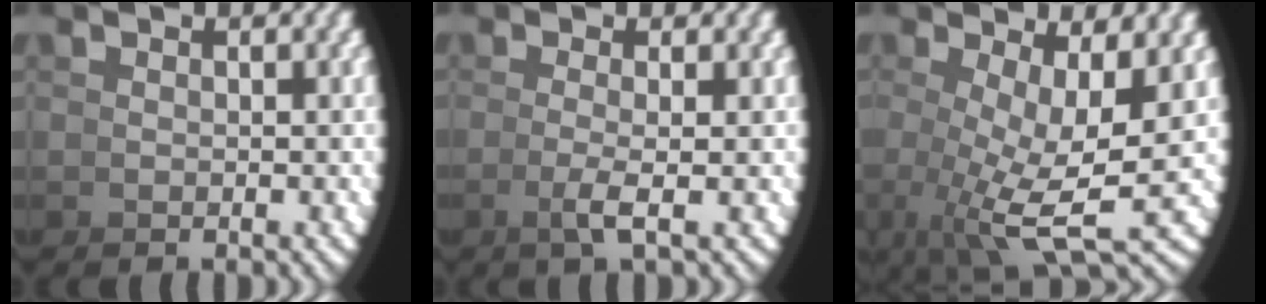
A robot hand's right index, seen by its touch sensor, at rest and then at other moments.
{"total": 1.9, "force": [-0.3, -0.7, 1.7], "torque": [-0.037, -0.005, -0.002]}
{"total": 8.1, "force": [0.1, 3.5, 7.3], "torque": [-0.129, -0.037, 0.019]}